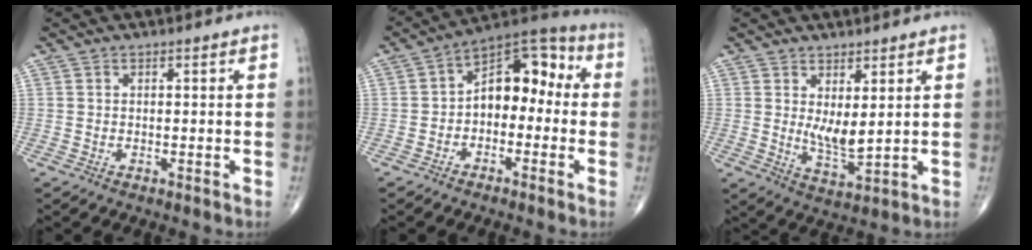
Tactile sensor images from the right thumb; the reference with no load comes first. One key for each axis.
{"total": 11.3, "fx": -0.8, "fy": 7.4, "fz": 8.5, "tx": -0.089, "ty": 0.046, "tz": -0.033}
{"total": 5.6, "fx": 1.6, "fy": 2.0, "fz": 5.0, "tx": -0.083, "ty": -0.028, "tz": 0.038}